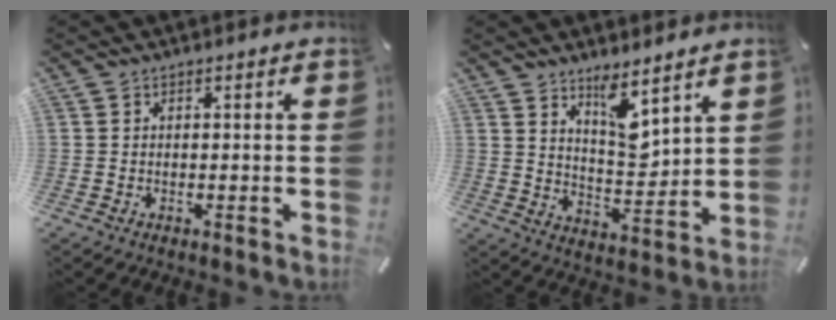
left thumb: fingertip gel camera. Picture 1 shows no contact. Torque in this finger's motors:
{"motor_torque": [1.50, 0.58, 0.86, -0.78, 0.25]}